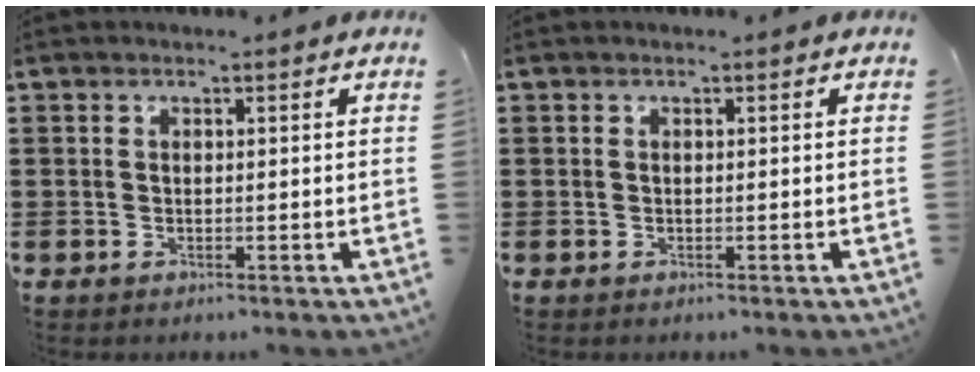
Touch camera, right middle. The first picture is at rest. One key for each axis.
{"total": 0.0}